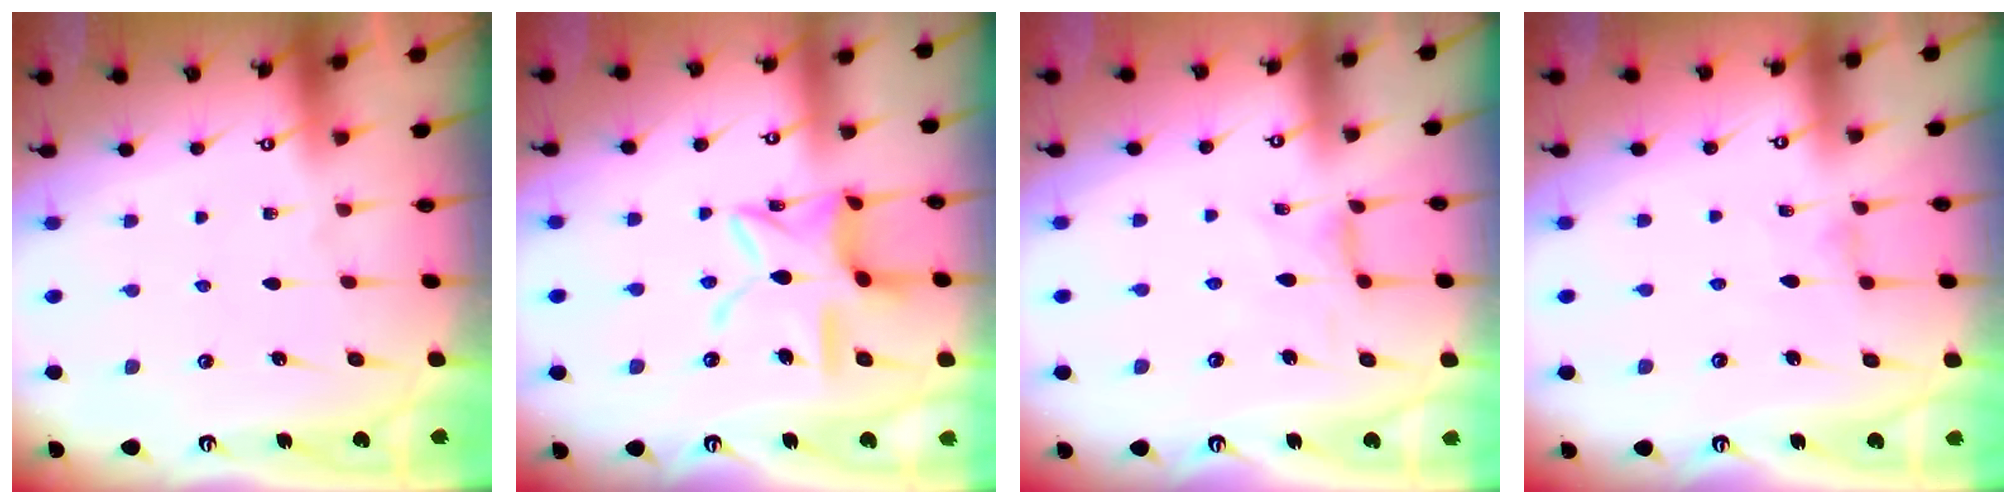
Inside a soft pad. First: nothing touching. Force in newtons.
{"total": 13.4, "press": 13.4, "slide": 0.8}
{"total": 0.8, "press": 0.7, "slide": 0.2}
{"total": 0.0}